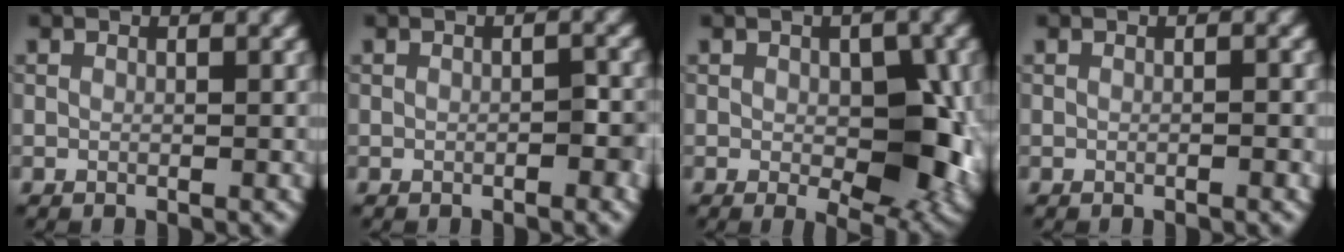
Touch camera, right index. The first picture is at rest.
{"total": 1.6, "force": [-0.5, 0.5, 1.4], "torque": [-0.021, 0.004, -0.007]}
{"total": 8.5, "force": [-0.6, 4.5, 7.2], "torque": [-0.102, -0.015, 0.003]}
{"total": 0.7, "force": [-0.3, 0.0, 0.6], "torque": [-0.010, 0.004, -0.005]}